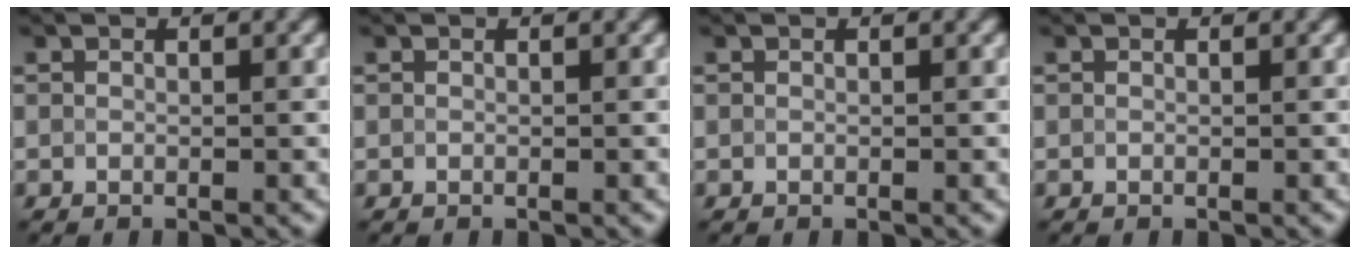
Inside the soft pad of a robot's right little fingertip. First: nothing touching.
{"total": 0.0}
{"total": 0.0}
{"total": 0.0}